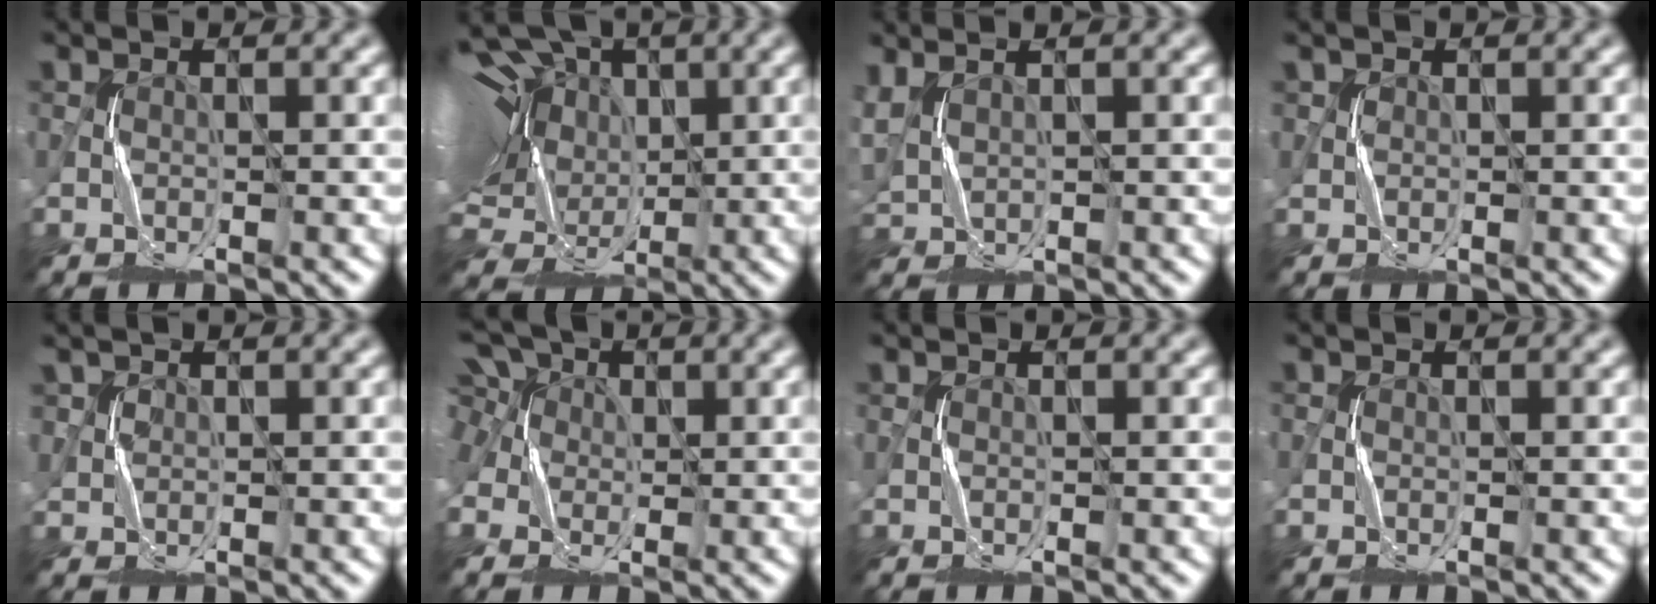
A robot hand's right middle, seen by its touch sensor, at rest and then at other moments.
{"total": 18.3, "force": [4.0, 12.8, 12.6], "torque": [-0.241, 0.044, 0.027]}
{"total": 3.0, "force": [1.9, 1.4, 1.9], "torque": [-0.063, 0.010, 0.044]}
{"total": 0.7, "force": [0.5, 0.5, 0.1], "torque": [-0.004, 0.002, 0.015]}
{"total": 1.4, "force": [0.9, 1.0, 0.3], "torque": [-0.009, 0.003, 0.023]}
{"total": 7.6, "force": [2.7, 6.0, 3.8], "torque": [-0.086, 0.031, 0.026]}
{"total": 0.0}
{"total": 0.0}